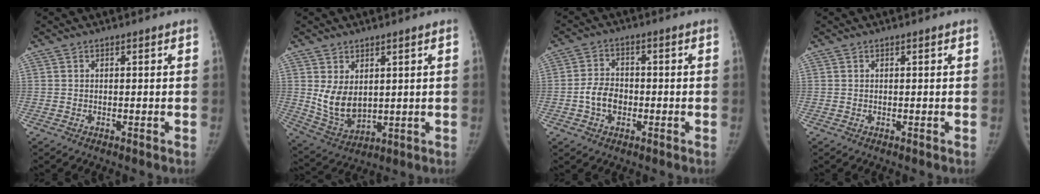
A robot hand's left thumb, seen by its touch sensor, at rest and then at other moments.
{"total": 8.3, "force": [2.0, 5.4, 6.1], "torque": [-0.096, -0.023, 0.060]}
{"total": 5.8, "force": [-1.4, 4.3, 3.7], "torque": [-0.056, 0.015, -0.030]}
{"total": 0.0}